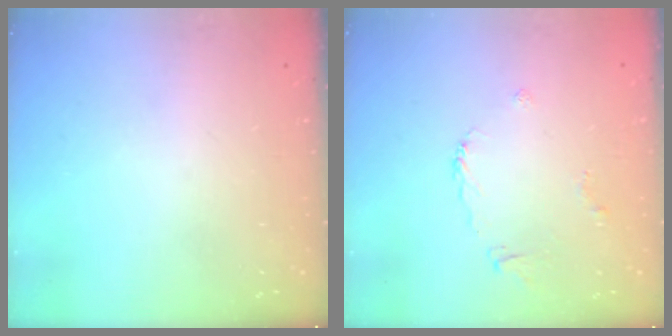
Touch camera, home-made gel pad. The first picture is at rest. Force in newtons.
{"total": 4.0, "press": 4.0, "slide": 0.8}